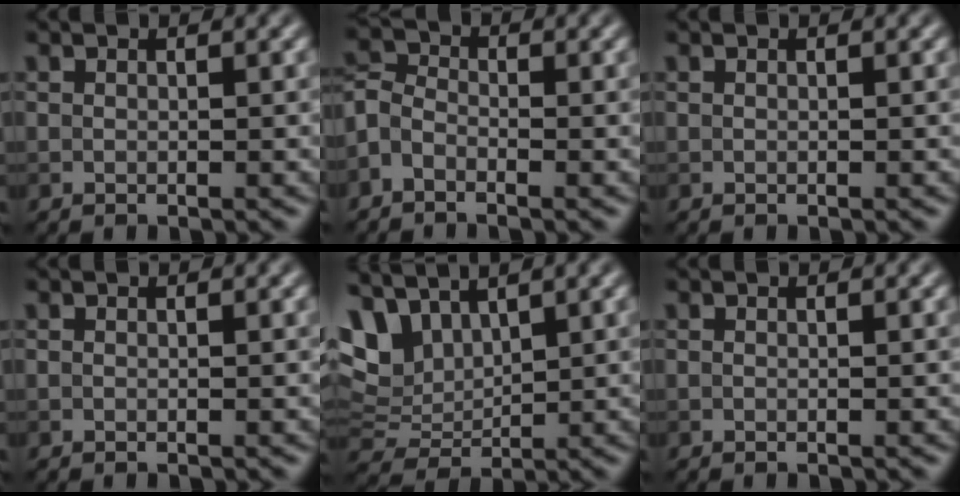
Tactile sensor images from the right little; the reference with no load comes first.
{"total": 2.6, "force": [-1.5, 1.5, 1.5], "torque": [-0.035, 0.007, -0.042]}
{"total": 0.6, "force": [-0.3, -0.5, -0.2], "torque": [0.006, 0.000, -0.005]}
{"total": 0.0}
{"total": 5.4, "force": [3.3, 2.9, 3.2], "torque": [-0.075, 0.004, 0.066]}
{"total": 0.0}